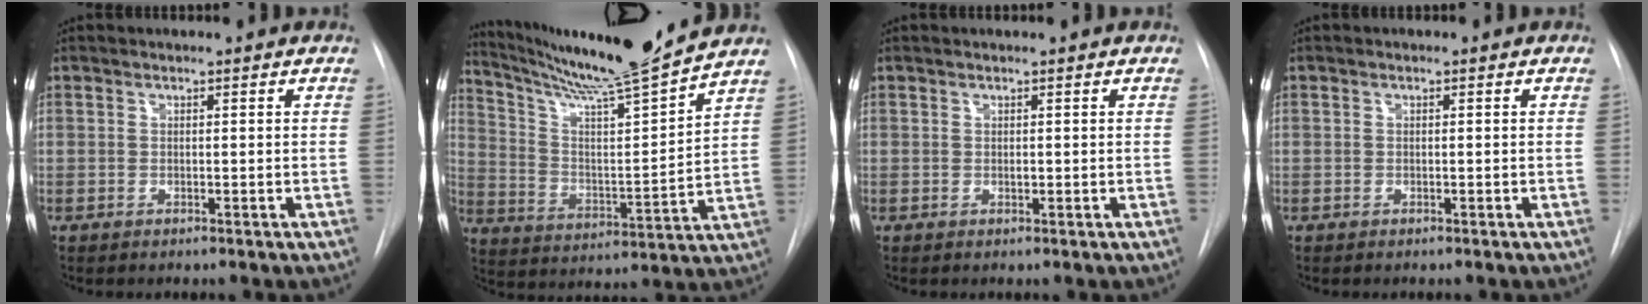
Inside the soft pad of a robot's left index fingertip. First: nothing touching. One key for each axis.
{"total": 17.3, "fx": 15.7, "fy": -2.0, "fz": 7.2, "tx": -0.130, "ty": -0.031, "tz": 0.254}
{"total": 0.9, "fx": 0.6, "fy": 0.3, "fz": 0.6, "tx": -0.009, "ty": 0.004, "tz": 0.011}
{"total": 0.0}